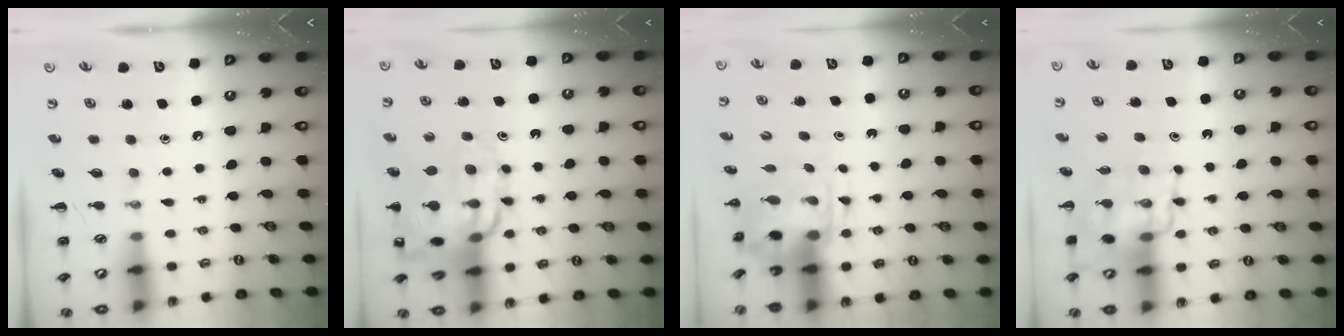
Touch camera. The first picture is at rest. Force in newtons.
{"total": 16.8, "press": 16.5, "slide": 3.4}
{"total": 5.5, "press": 5.4, "slide": 0.9}
{"total": 11.0, "press": 10.7, "slide": 2.7}